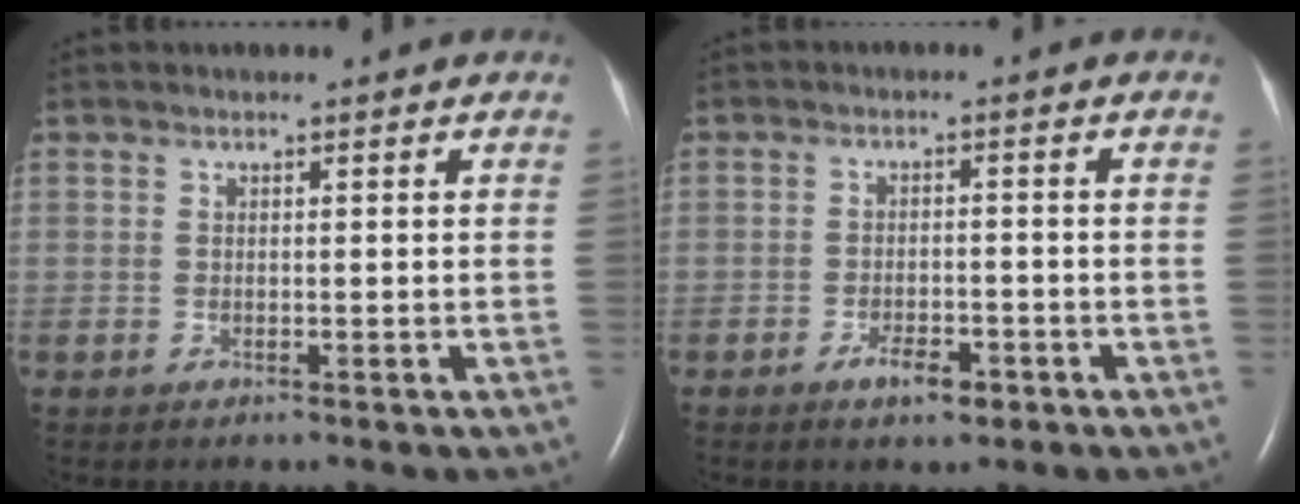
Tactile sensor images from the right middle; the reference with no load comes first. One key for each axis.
{"total": 3.6, "fx": -2.2, "fy": 1.4, "fz": 2.5, "tx": -0.046, "ty": 0.002, "tz": -0.034}